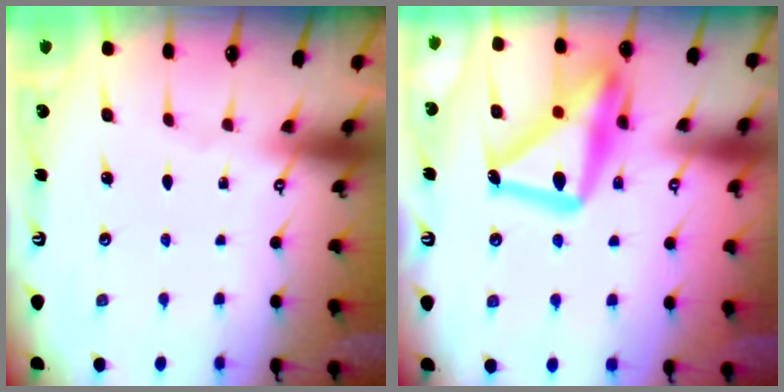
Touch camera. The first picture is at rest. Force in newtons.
{"total": 22.3, "press": 22.3, "slide": 1.6}